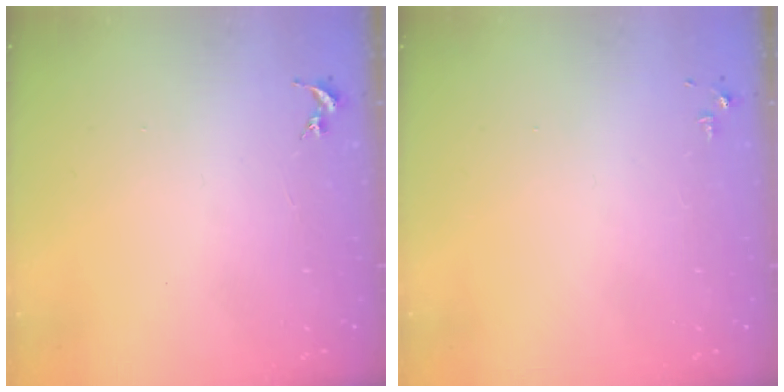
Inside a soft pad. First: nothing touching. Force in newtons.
{"total": 2.8, "press": 2.8, "slide": 0.4}